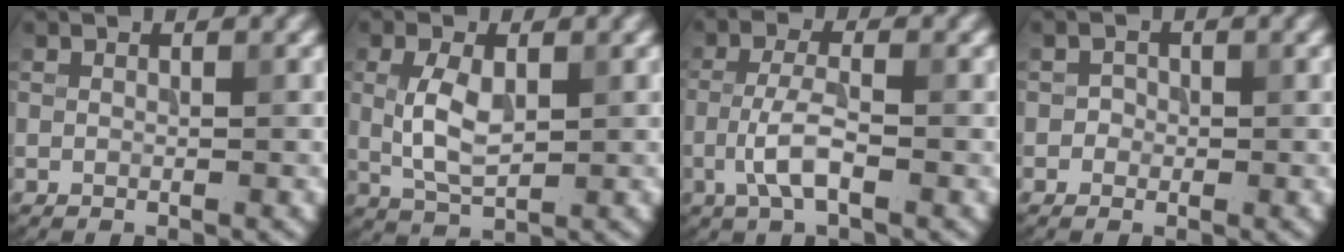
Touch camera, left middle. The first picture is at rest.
{"total": 4.0, "force": [0.4, 2.1, 3.4], "torque": [-0.080, 0.001, 0.011]}
{"total": 3.5, "force": [-1.4, 1.0, 3.1], "torque": [-0.067, 0.005, -0.034]}
{"total": 0.9, "force": [-0.2, 0.9, 0.1], "torque": [0.005, -0.001, -0.005]}